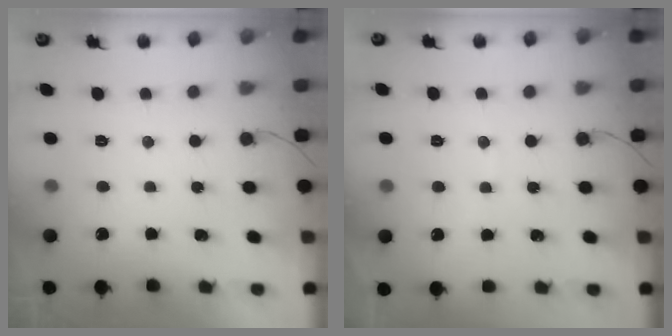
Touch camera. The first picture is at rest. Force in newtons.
{"total": 2.6, "press": 2.6, "slide": 0.3}